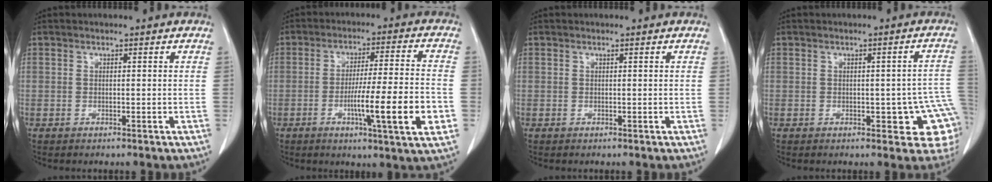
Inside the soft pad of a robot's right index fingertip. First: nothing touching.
{"total": 13.4, "force": [-3.9, -0.1, 12.8], "torque": [-0.204, -0.013, -0.066]}
{"total": 0.0}
{"total": 9.4, "force": [-2.0, 3.5, 8.4], "torque": [-0.072, 0.011, -0.020]}